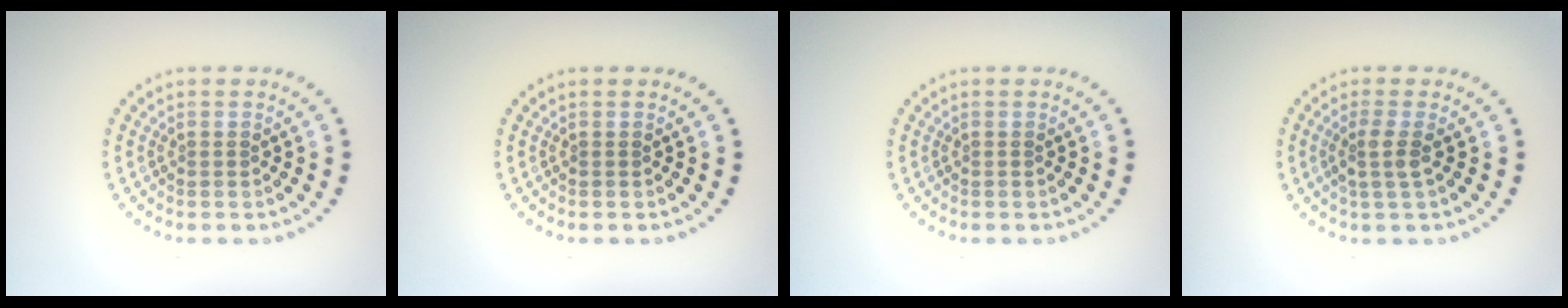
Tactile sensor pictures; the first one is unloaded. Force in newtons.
{"total": 0.0}
{"total": 0.0}
{"total": 2.0, "press": 1.5, "slide": 1.2}